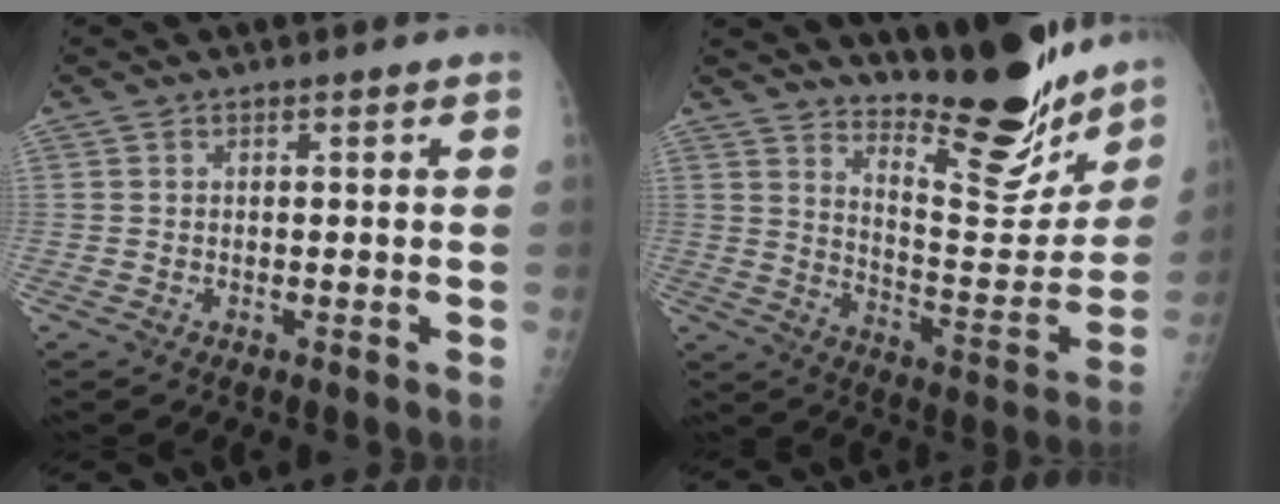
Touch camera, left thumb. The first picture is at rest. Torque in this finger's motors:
{"motor_torque": [1.37, 1.23, 0.18, -0.26, 0.07]}